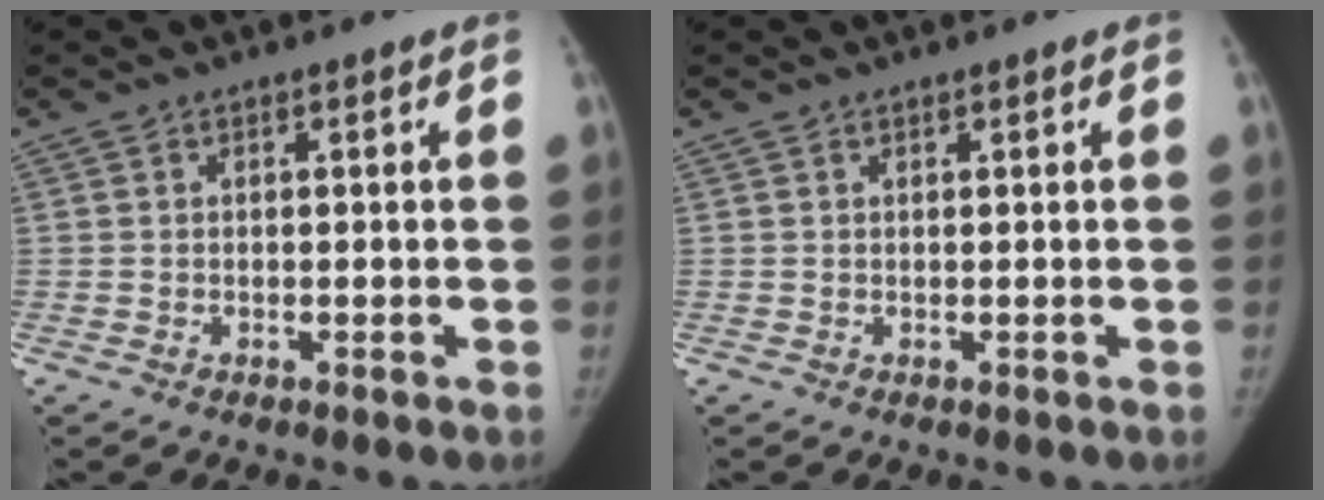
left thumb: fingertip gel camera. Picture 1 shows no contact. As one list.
[{"total": 0.0}]